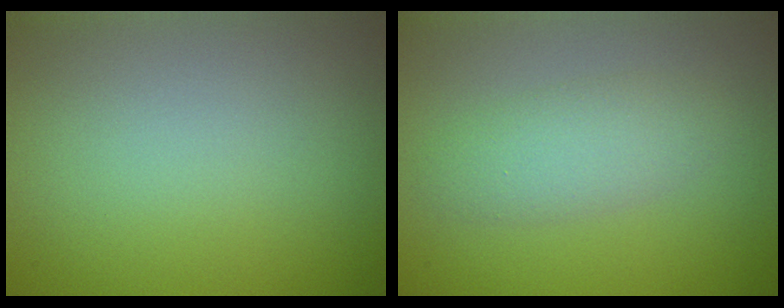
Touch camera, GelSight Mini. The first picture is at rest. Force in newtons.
{"total": 2.6, "press": 2.6, "slide": 0.1}